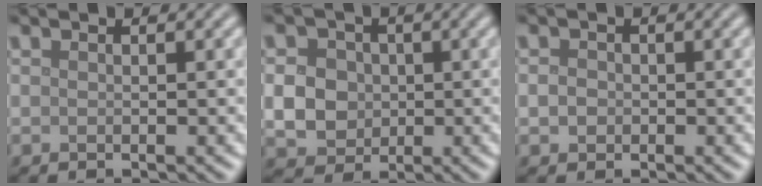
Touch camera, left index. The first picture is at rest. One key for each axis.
{"total": 4.2, "fx": -0.1, "fy": 3.7, "fz": 1.9, "tx": -0.039, "ty": 0.001, "tz": -0.005}
{"total": 1.1, "fx": -0.1, "fy": 1.0, "fz": 0.5, "tx": -0.007, "ty": -0.001, "tz": -0.006}